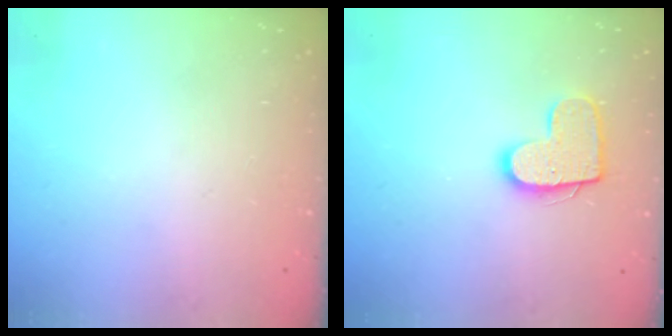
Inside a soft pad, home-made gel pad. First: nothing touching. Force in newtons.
{"total": 11.8, "press": 11.8, "slide": 0.6}